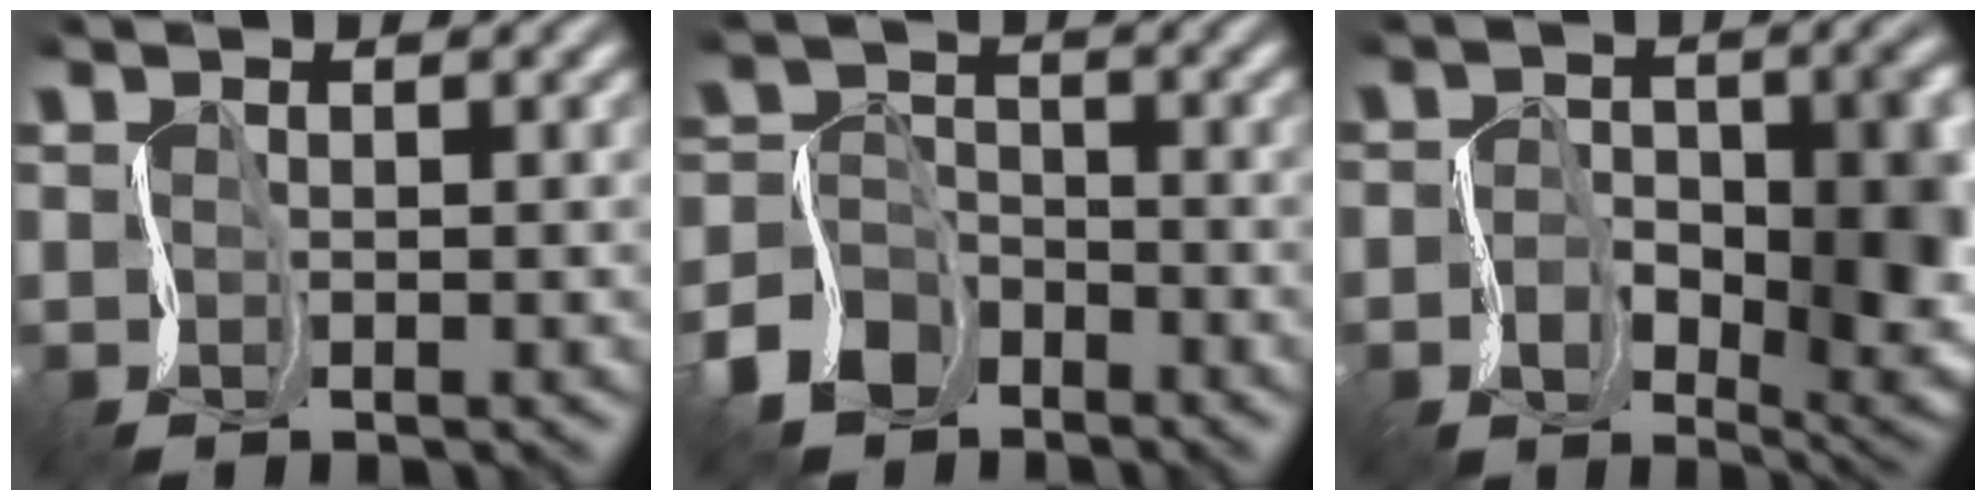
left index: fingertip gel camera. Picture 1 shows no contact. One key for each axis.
{"total": 4.9, "fx": -3.3, "fy": 3.3, "fz": 1.5, "tx": -0.039, "ty": 0.003, "tz": -0.075}
{"total": 11.0, "fx": -2.1, "fy": 6.1, "fz": 9.0, "tx": -0.118, "ty": -0.011, "tz": -0.030}